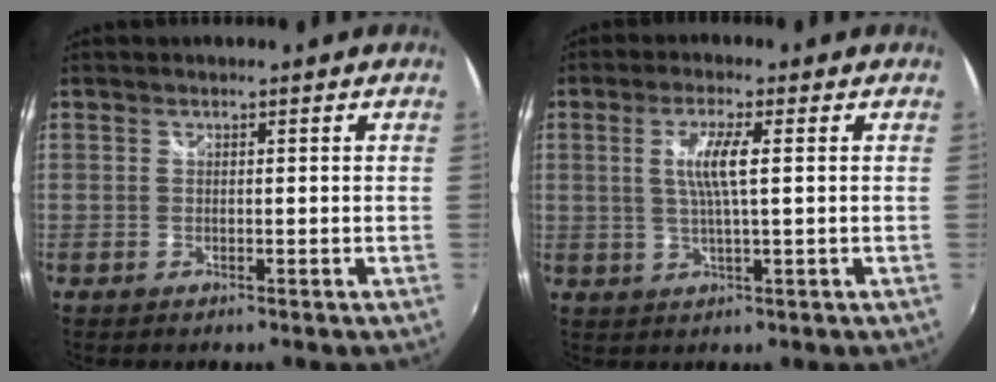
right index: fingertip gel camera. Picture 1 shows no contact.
{"total": 5.5, "force": [0.9, 0.4, 5.5], "torque": [-0.105, -0.003, 0.017]}